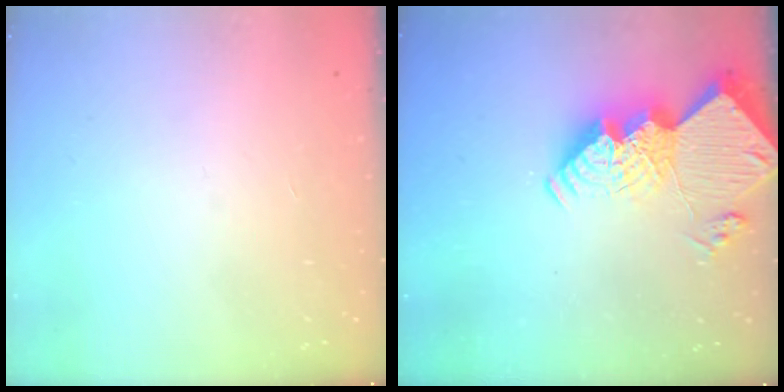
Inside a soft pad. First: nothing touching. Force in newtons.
{"total": 19.8, "press": 19.8, "slide": 1.9}